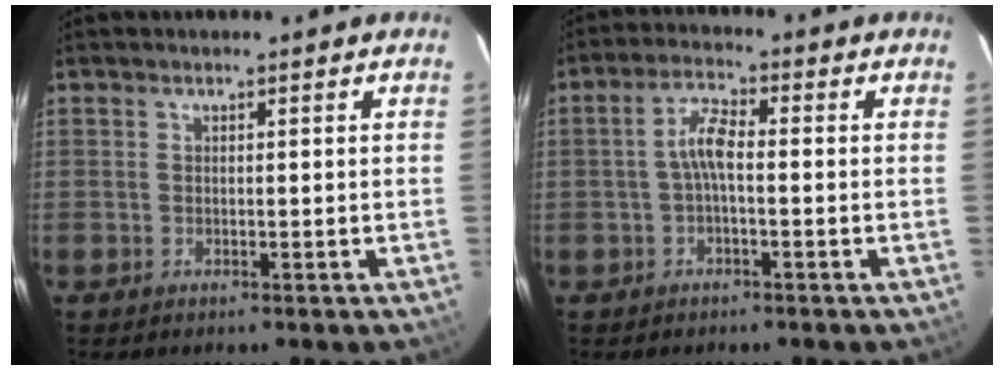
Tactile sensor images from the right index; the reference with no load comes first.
{"total": 4.3, "force": [-0.8, 1.2, 4.1], "torque": [-0.085, 0.015, -0.017]}